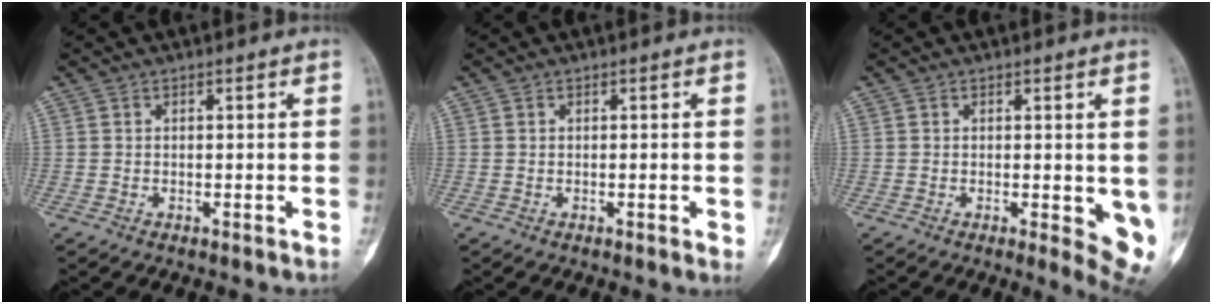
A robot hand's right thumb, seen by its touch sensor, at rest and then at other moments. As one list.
[{"total": 1.2, "force": [-0.3, 0.5, 1.0], "torque": [-0.008, -0.001, -0.005]}, {"total": 7.0, "force": [-0.8, 2.6, 6.4], "torque": [-0.064, -0.015, -0.011]}]